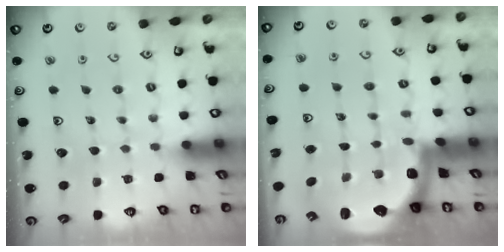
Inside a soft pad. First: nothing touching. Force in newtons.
{"total": 2.9, "press": 2.6, "slide": 1.4}